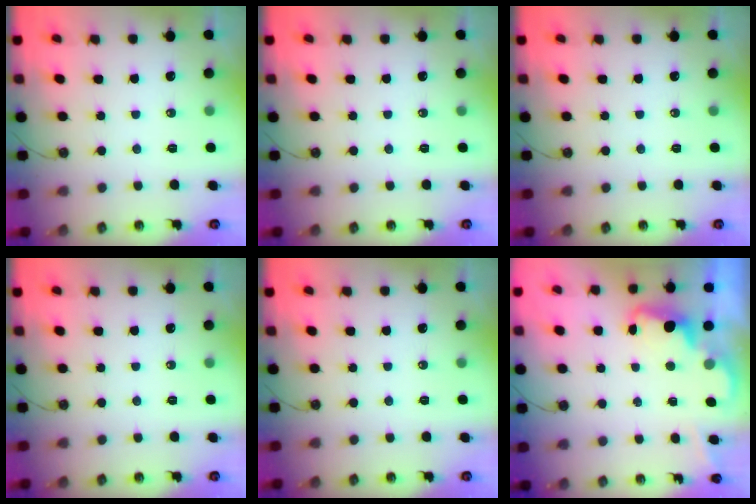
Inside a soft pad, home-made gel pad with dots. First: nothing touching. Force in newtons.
{"total": 0.0}
{"total": 0.0}
{"total": 0.0}
{"total": 0.0}
{"total": 2.4, "press": 2.3, "slide": 0.6}